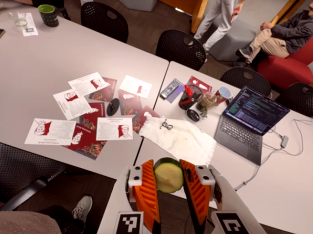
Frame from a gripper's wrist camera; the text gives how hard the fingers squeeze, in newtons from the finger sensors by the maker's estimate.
{"total": 12.0, "left": 11.8, "right": 12.2}